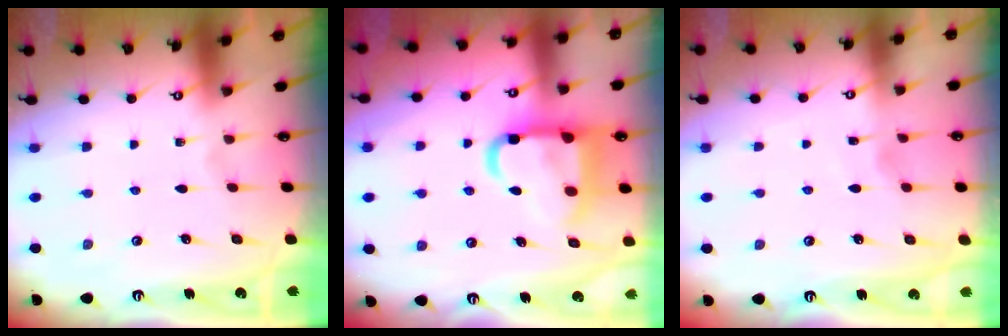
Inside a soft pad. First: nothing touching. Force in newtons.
{"total": 15.2, "press": 15.0, "slide": 1.8}
{"total": 2.1, "press": 2.1, "slide": 0.2}